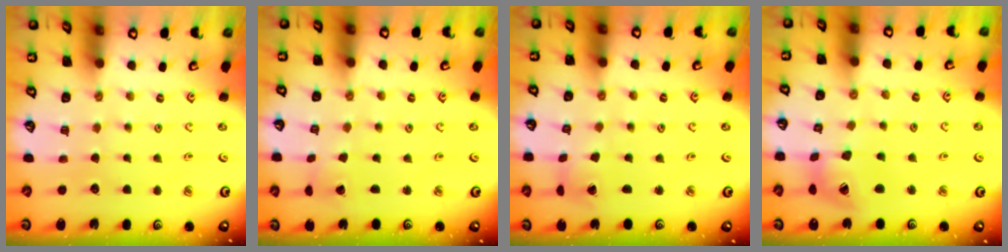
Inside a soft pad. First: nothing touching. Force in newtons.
{"total": 1.6, "press": 1.5, "slide": 0.4}
{"total": 1.4, "press": 1.4, "slide": 0.2}
{"total": 12.0, "press": 12.0, "slide": 1.0}